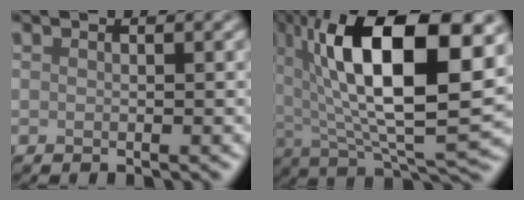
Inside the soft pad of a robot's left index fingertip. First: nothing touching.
{"total": 15.9, "force": [4.5, 5.5, 14.2], "torque": [-0.228, 0.007, 0.068]}